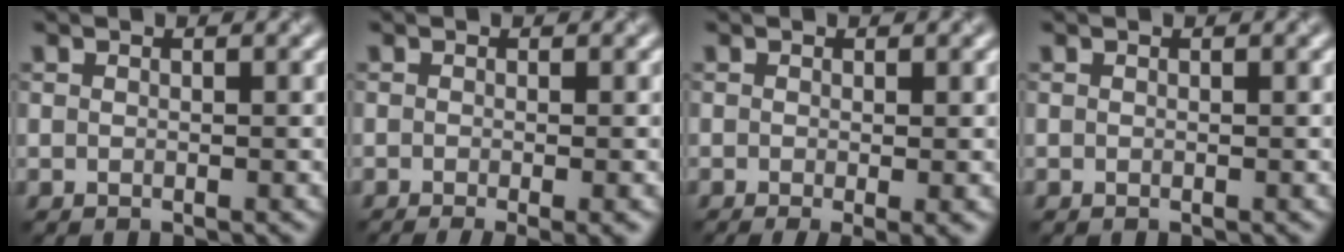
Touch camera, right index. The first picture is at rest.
{"total": 3.1, "force": [-1.5, 0.6, 2.6], "torque": [-0.042, -0.015, -0.020]}
{"total": 2.5, "force": [-0.8, 0.4, 2.3], "torque": [-0.039, -0.011, -0.012]}
{"total": 0.0}